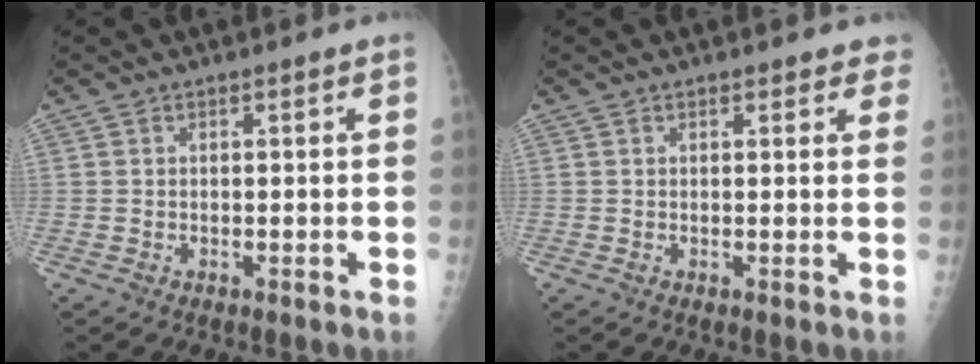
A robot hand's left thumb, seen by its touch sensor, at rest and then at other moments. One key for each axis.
{"total": 2.7, "fx": 2.3, "fy": 1.3, "fz": 0.7, "tx": 0.028, "ty": -0.005, "tz": 0.013}